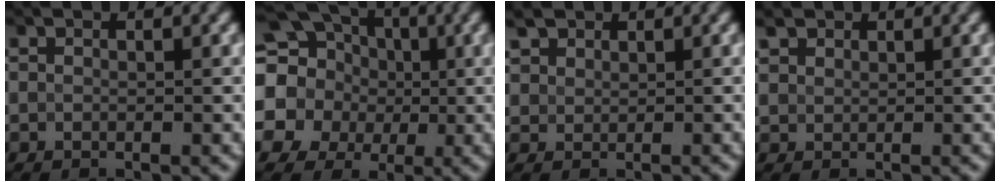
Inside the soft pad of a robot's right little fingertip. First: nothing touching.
{"total": 16.4, "force": [2.0, 15.0, 6.2], "torque": [-0.186, 0.016, -0.012]}
{"total": 2.9, "force": [2.2, 1.7, 0.8], "torque": [-0.031, 0.006, 0.048]}
{"total": 1.6, "force": [1.2, 0.9, 0.5], "torque": [-0.020, 0.006, 0.025]}